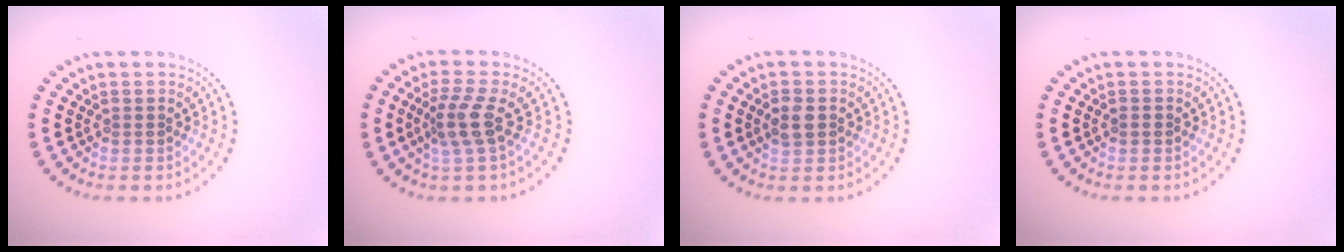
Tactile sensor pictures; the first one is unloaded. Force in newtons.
{"total": 2.9, "press": 2.2, "slide": 1.9}
{"total": 1.9, "press": 1.9, "slide": 0.3}
{"total": 0.7, "press": 0.7, "slide": 0.1}